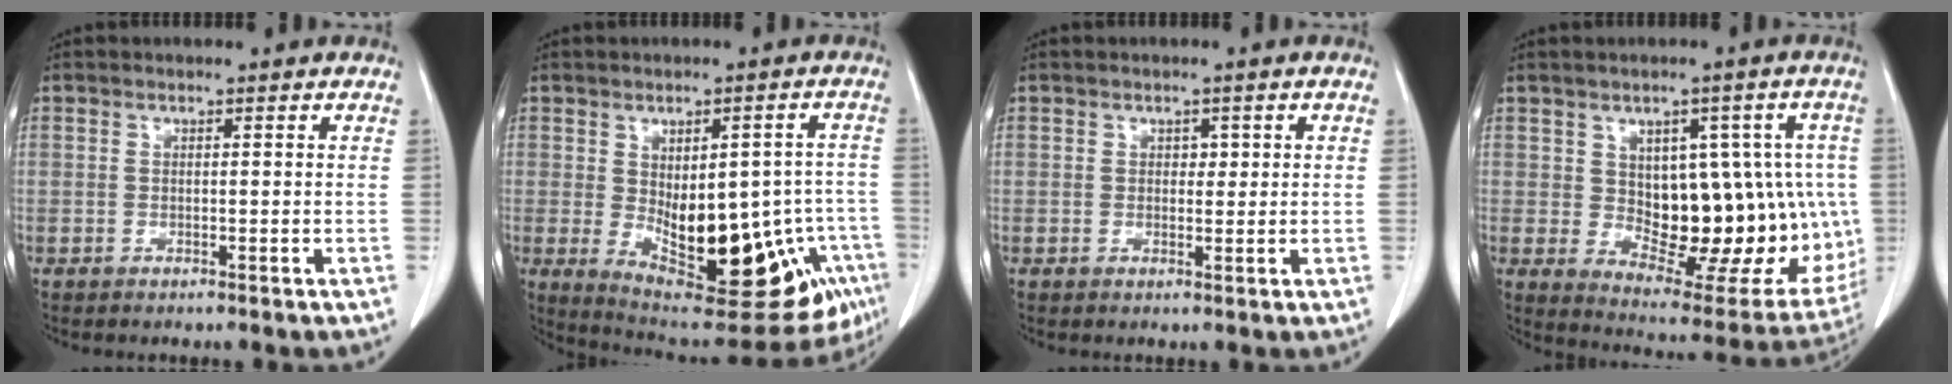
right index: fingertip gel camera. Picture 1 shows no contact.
{"total": 22.6, "force": [-7.6, 8.7, 19.4], "torque": [-0.224, 0.002, -0.079]}
{"total": 1.7, "force": [0.5, 1.0, 1.2], "torque": [-0.013, -0.001, 0.007]}
{"total": 18.4, "force": [0.0, 9.1, 15.9], "torque": [-0.182, 0.013, 0.029]}